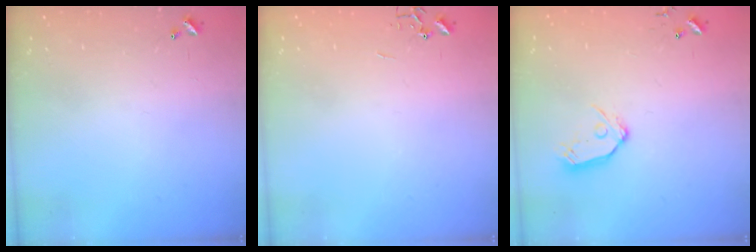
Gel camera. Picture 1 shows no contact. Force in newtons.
{"total": 0.0}
{"total": 9.2, "press": 9.1, "slide": 0.8}